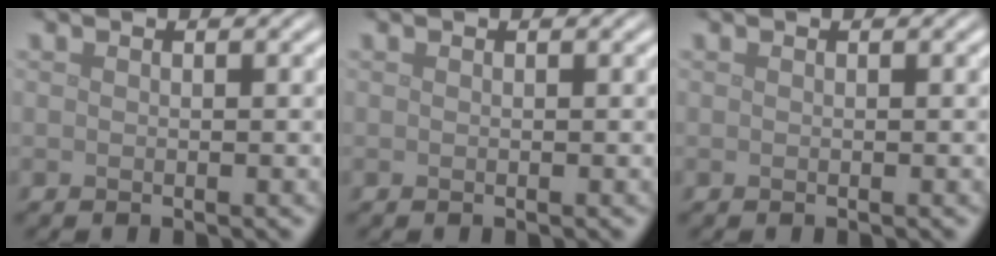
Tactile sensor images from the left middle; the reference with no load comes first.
{"total": 0.0}
{"total": 0.0}